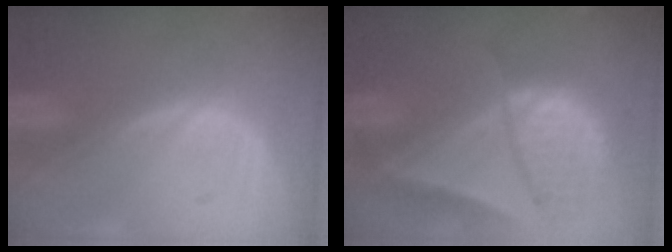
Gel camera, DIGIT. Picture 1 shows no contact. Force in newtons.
{"total": 9.4, "press": 8.1, "slide": 4.8}